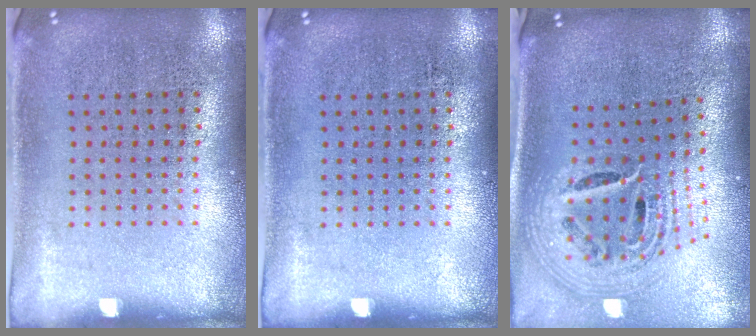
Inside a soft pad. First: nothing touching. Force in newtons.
{"total": 0.0}
{"total": 2.5, "press": 1.8, "slide": 1.8}